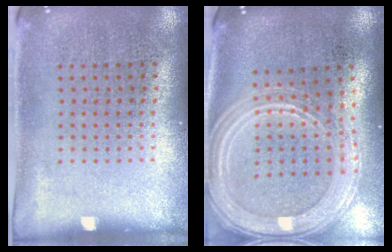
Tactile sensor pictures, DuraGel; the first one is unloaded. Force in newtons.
{"total": 2.3, "press": 2.1, "slide": 1.1}